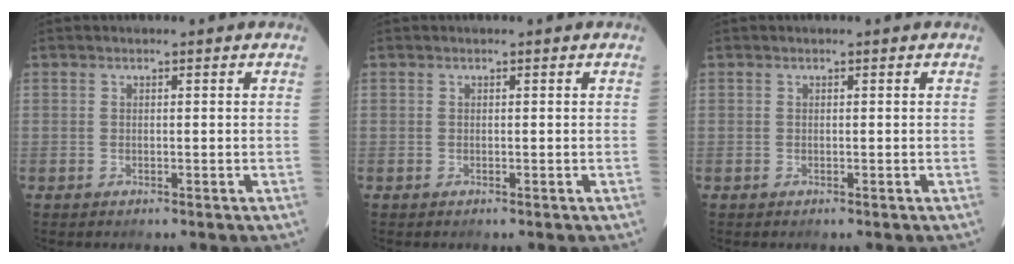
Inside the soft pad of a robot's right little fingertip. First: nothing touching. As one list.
[{"total": 0.0}, {"total": 0.0}]